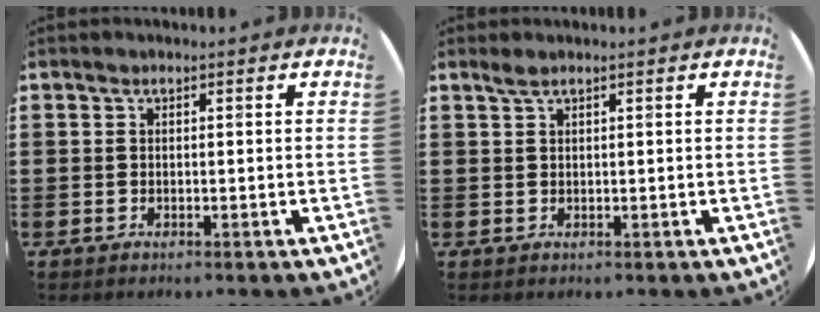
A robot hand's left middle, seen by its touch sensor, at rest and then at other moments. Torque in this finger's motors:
{"motor_torque": [0.21, -0.13, -0.01, 0.00]}